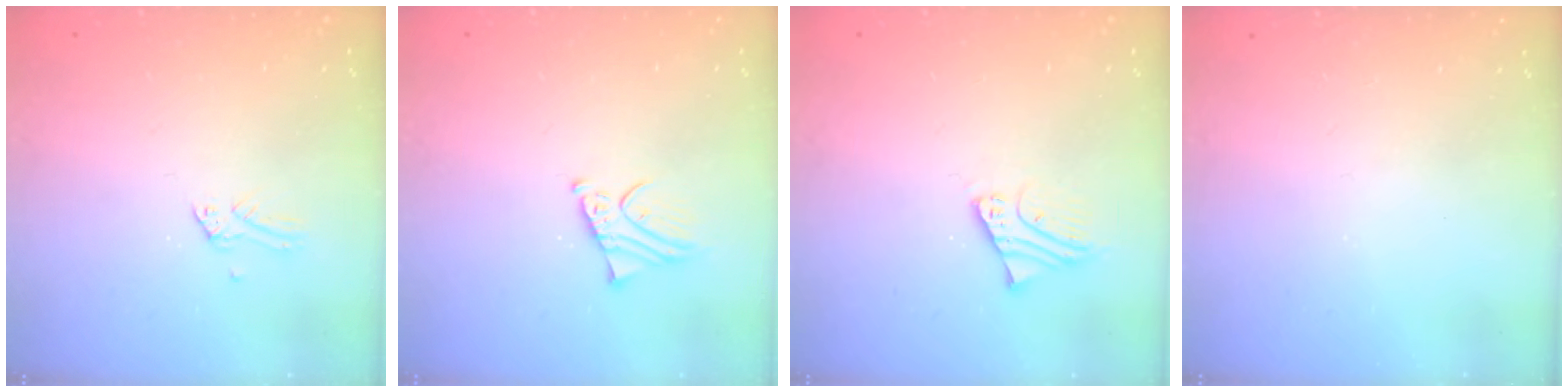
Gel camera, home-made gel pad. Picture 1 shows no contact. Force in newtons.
{"total": 2.4, "press": 2.4, "slide": 0.2}
{"total": 2.6, "press": 2.6, "slide": 0.2}
{"total": 0.0}